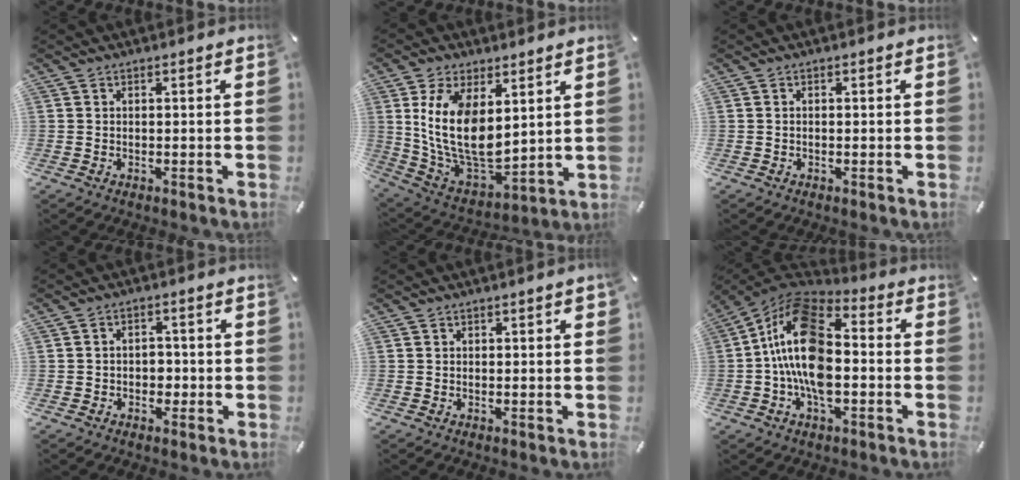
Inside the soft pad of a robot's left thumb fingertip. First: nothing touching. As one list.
[{"total": 16.3, "force": [4.5, 9.9, 12.1], "torque": [-0.255, -0.040, 0.085]}, {"total": 0.6, "force": [-0.1, 0.4, 0.4], "torque": [-0.008, 0.001, -0.003]}, {"total": 3.5, "force": [-0.9, 2.9, 1.7], "torque": [-0.024, 0.001, -0.020]}, {"total": 0.7, "force": [0.3, 0.4, 0.4], "torque": [-0.007, 0.005, 0.003]}, {"total": 18.3, "force": [-2.4, 10.5, 14.7], "torque": [-0.302, 0.012, -0.045]}]